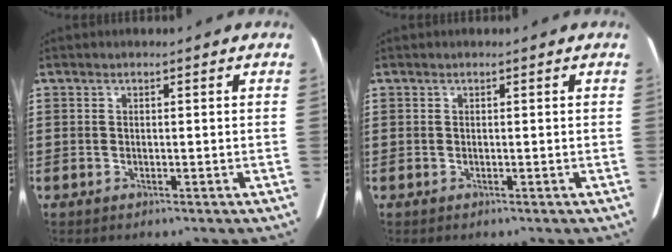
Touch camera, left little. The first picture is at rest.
{"total": 0.0}